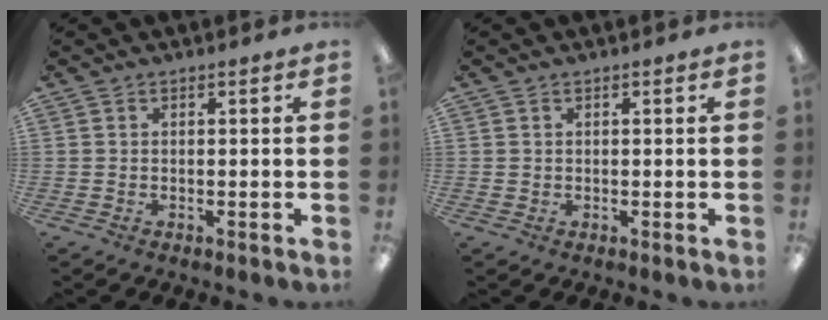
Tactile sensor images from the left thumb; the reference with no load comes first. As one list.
[{"total": 0.6, "force": [0.3, 0.5, -0.1], "torque": [0.001, 0.003, 0.006]}]